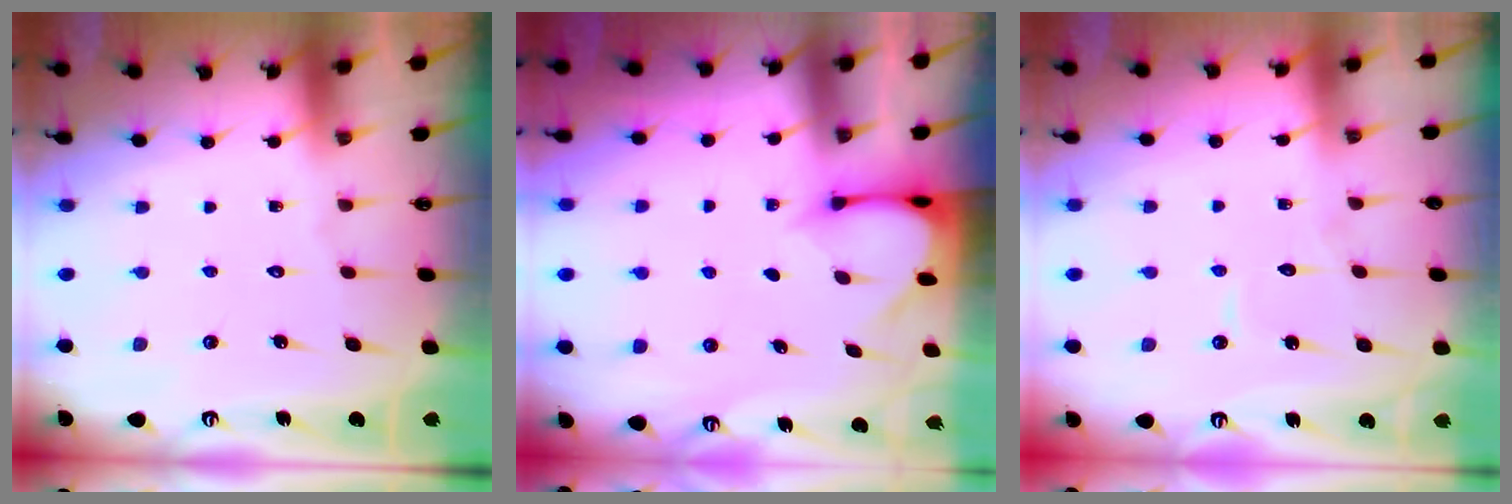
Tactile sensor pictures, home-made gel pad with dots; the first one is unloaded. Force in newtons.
{"total": 3.2, "press": 3.2, "slide": 0.3}
{"total": 4.1, "press": 4.0, "slide": 0.3}